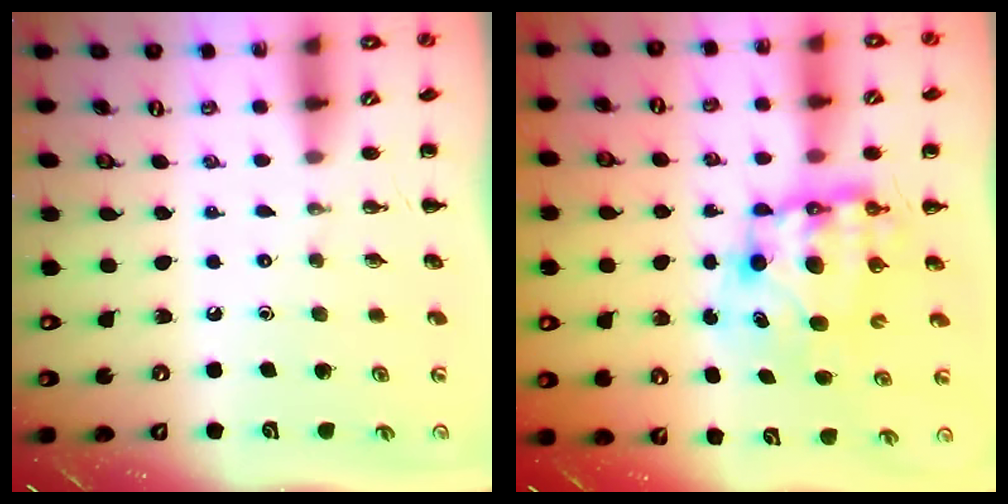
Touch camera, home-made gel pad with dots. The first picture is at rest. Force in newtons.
{"total": 9.6, "press": 9.3, "slide": 2.2}